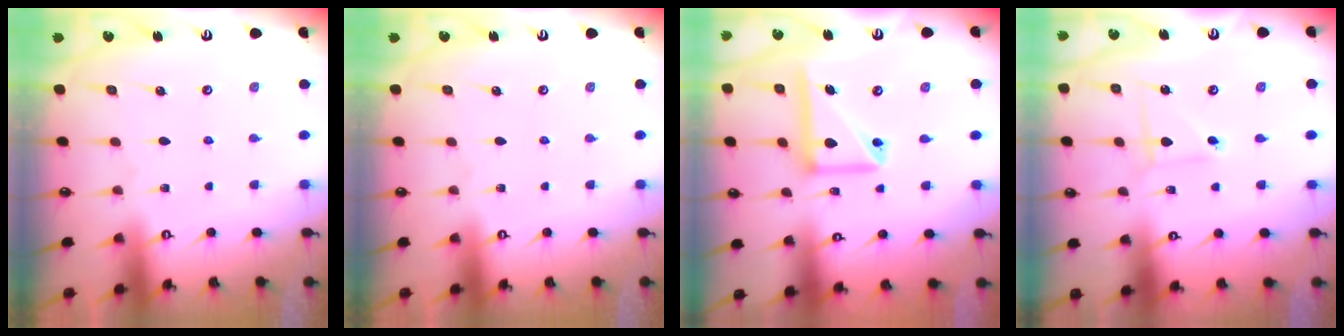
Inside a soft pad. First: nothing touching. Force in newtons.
{"total": 0.0}
{"total": 14.0, "press": 13.9, "slide": 1.9}
{"total": 1.8, "press": 1.8, "slide": 0.2}